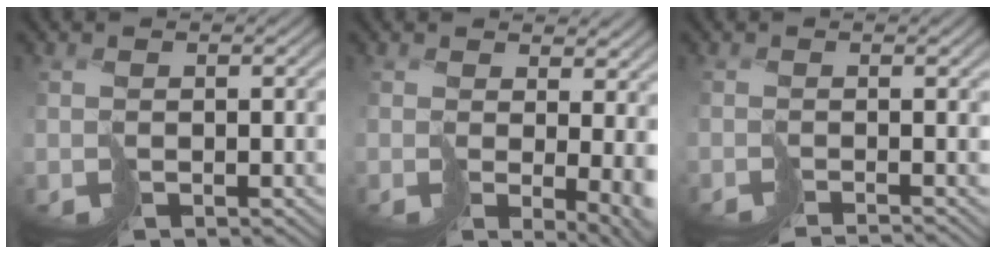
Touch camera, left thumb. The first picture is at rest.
{"total": 5.9, "force": [1.2, 2.2, 5.4], "torque": [-0.087, -0.017, 0.040]}
{"total": 2.9, "force": [-2.4, -0.7, 1.5], "torque": [-0.005, -0.009, -0.034]}